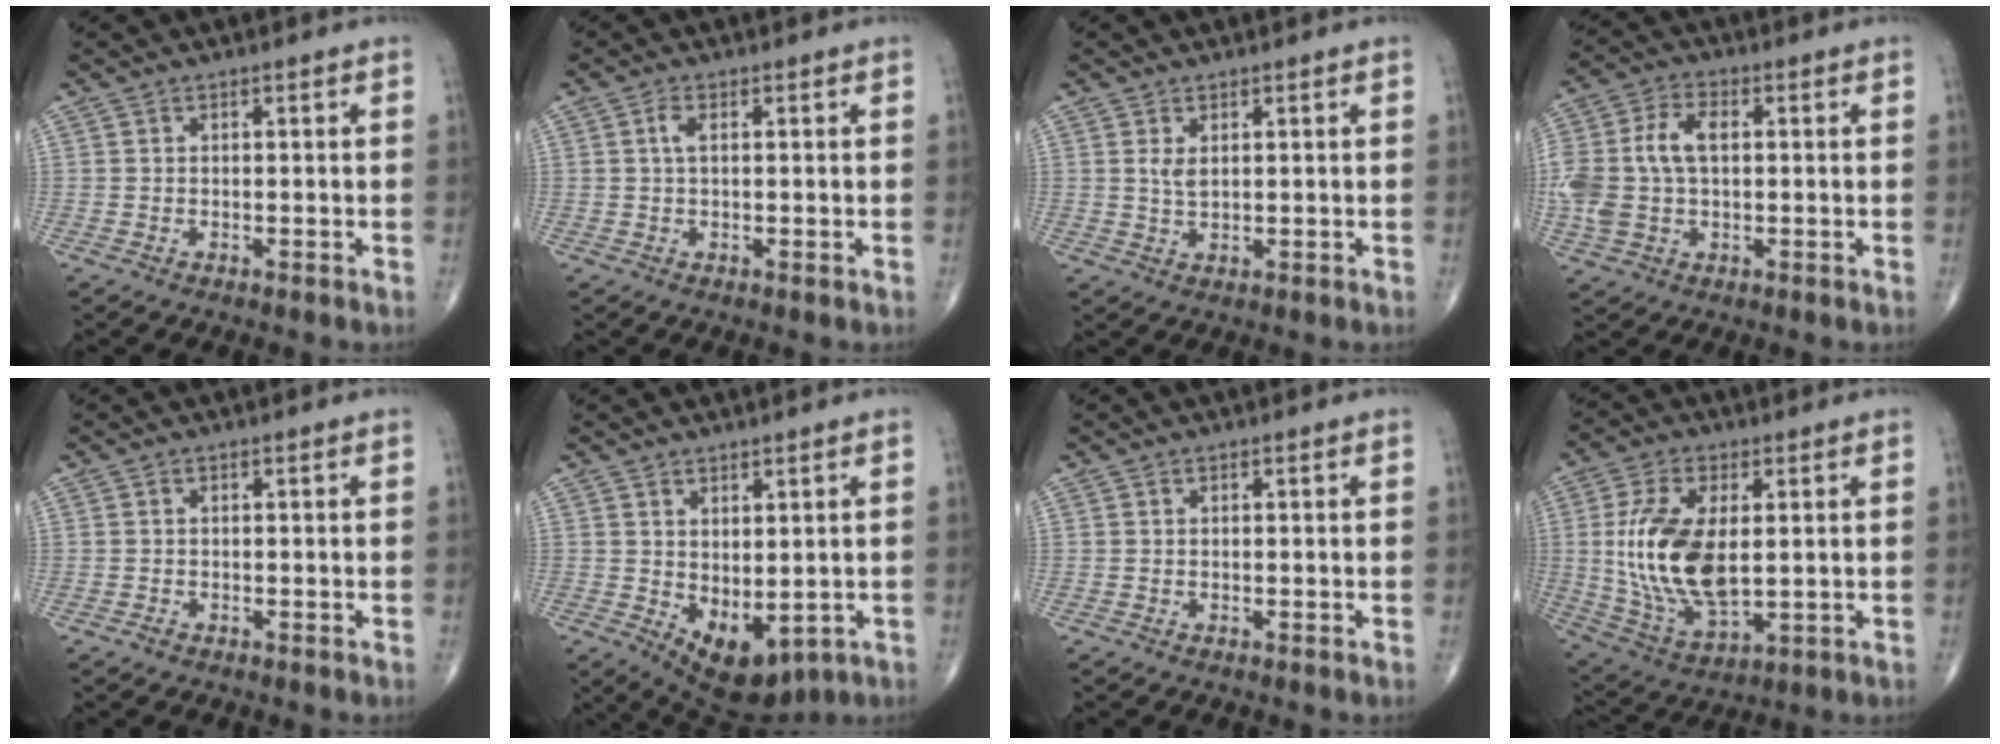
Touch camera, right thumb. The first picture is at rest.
{"total": 2.0, "force": [0.4, 0.8, 1.8], "torque": [-0.042, 0.003, 0.007]}
{"total": 2.3, "force": [0.8, 1.1, 1.8], "torque": [-0.034, -0.007, 0.020]}
{"total": 12.5, "force": [0.9, 7.8, 9.8], "torque": [-0.225, 0.019, 0.018]}
{"total": 0.6, "force": [-0.4, 0.4, 0.2], "torque": [-0.004, 0.000, -0.010]}
{"total": 9.3, "force": [-1.3, 5.1, 7.7], "torque": [-0.098, -0.008, 0.009]}
{"total": 0.0}
{"total": 17.0, "force": [1.4, 8.7, 14.5], "torque": [-0.286, -0.016, 0.038]}